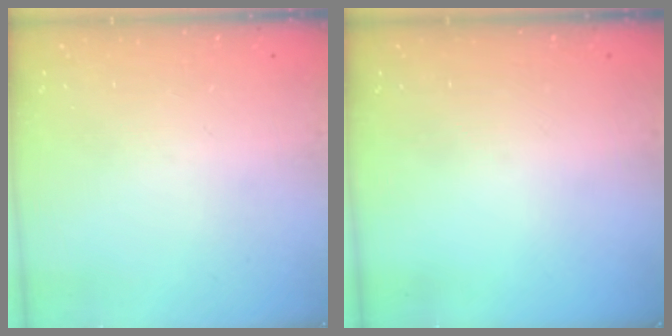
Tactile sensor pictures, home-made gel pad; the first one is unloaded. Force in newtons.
{"total": 0.0}